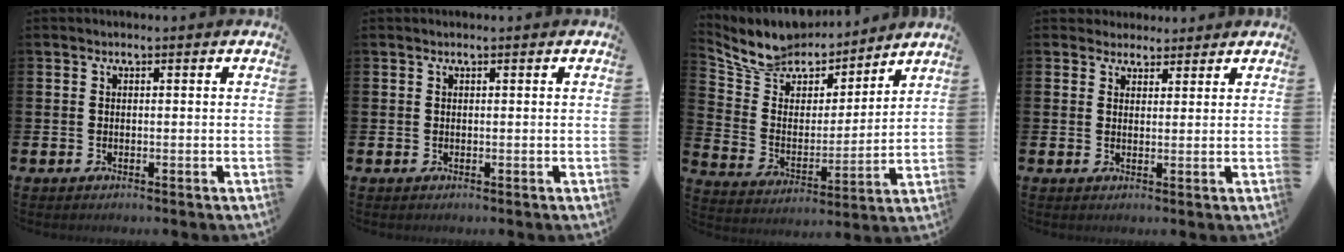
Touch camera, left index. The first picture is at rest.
{"total": 0.0}
{"total": 9.5, "force": [8.8, 3.4, 0.5], "torque": [-0.064, -0.071, 0.162]}
{"total": 3.1, "force": [2.7, 1.4, -0.3], "torque": [0.011, -0.012, 0.046]}